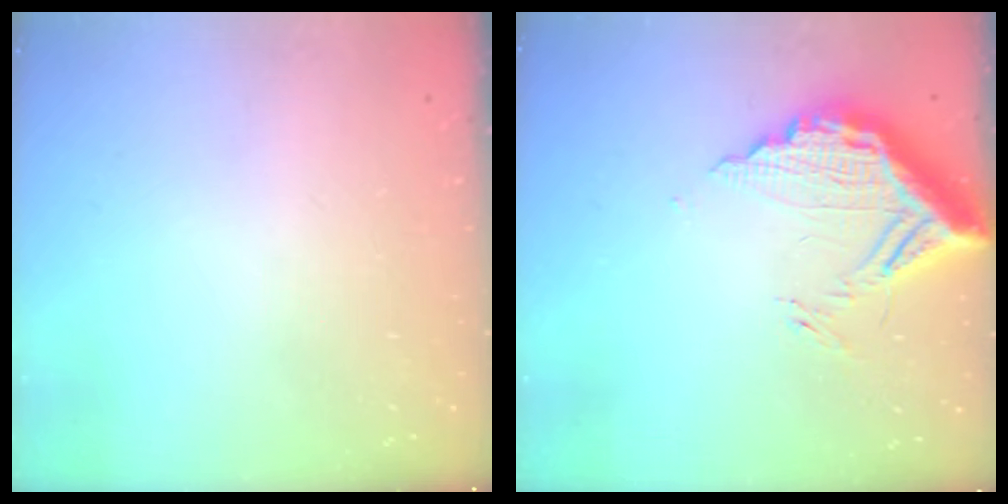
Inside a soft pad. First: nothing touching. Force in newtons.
{"total": 12.3, "press": 12.3, "slide": 1.0}